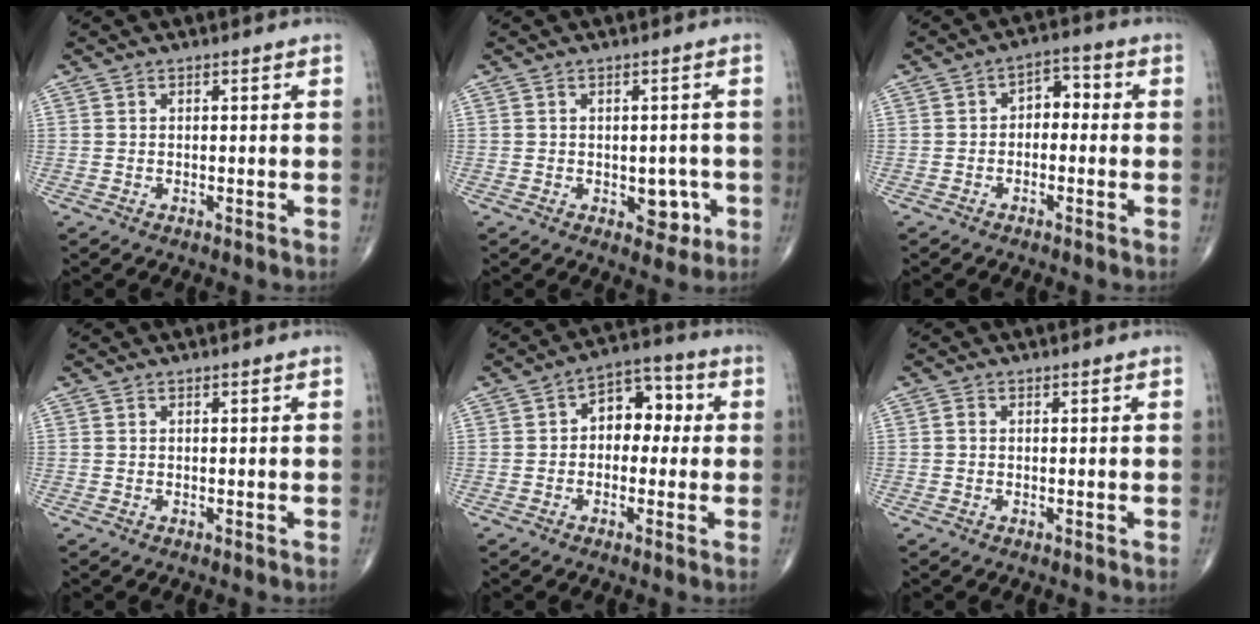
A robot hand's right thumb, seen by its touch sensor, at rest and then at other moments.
{"total": 4.5, "force": [-1.3, 3.0, 3.1], "torque": [-0.007, 0.003, -0.012]}
{"total": 4.3, "force": [-0.4, 3.0, 3.1], "torque": [-0.024, 0.024, -0.021]}
{"total": 0.0}
{"total": 8.3, "force": [0.5, 5.7, 5.9], "torque": [-0.046, 0.033, -0.007]}
{"total": 0.6, "force": [-0.1, 0.5, 0.4], "torque": [-0.005, 0.000, -0.006]}